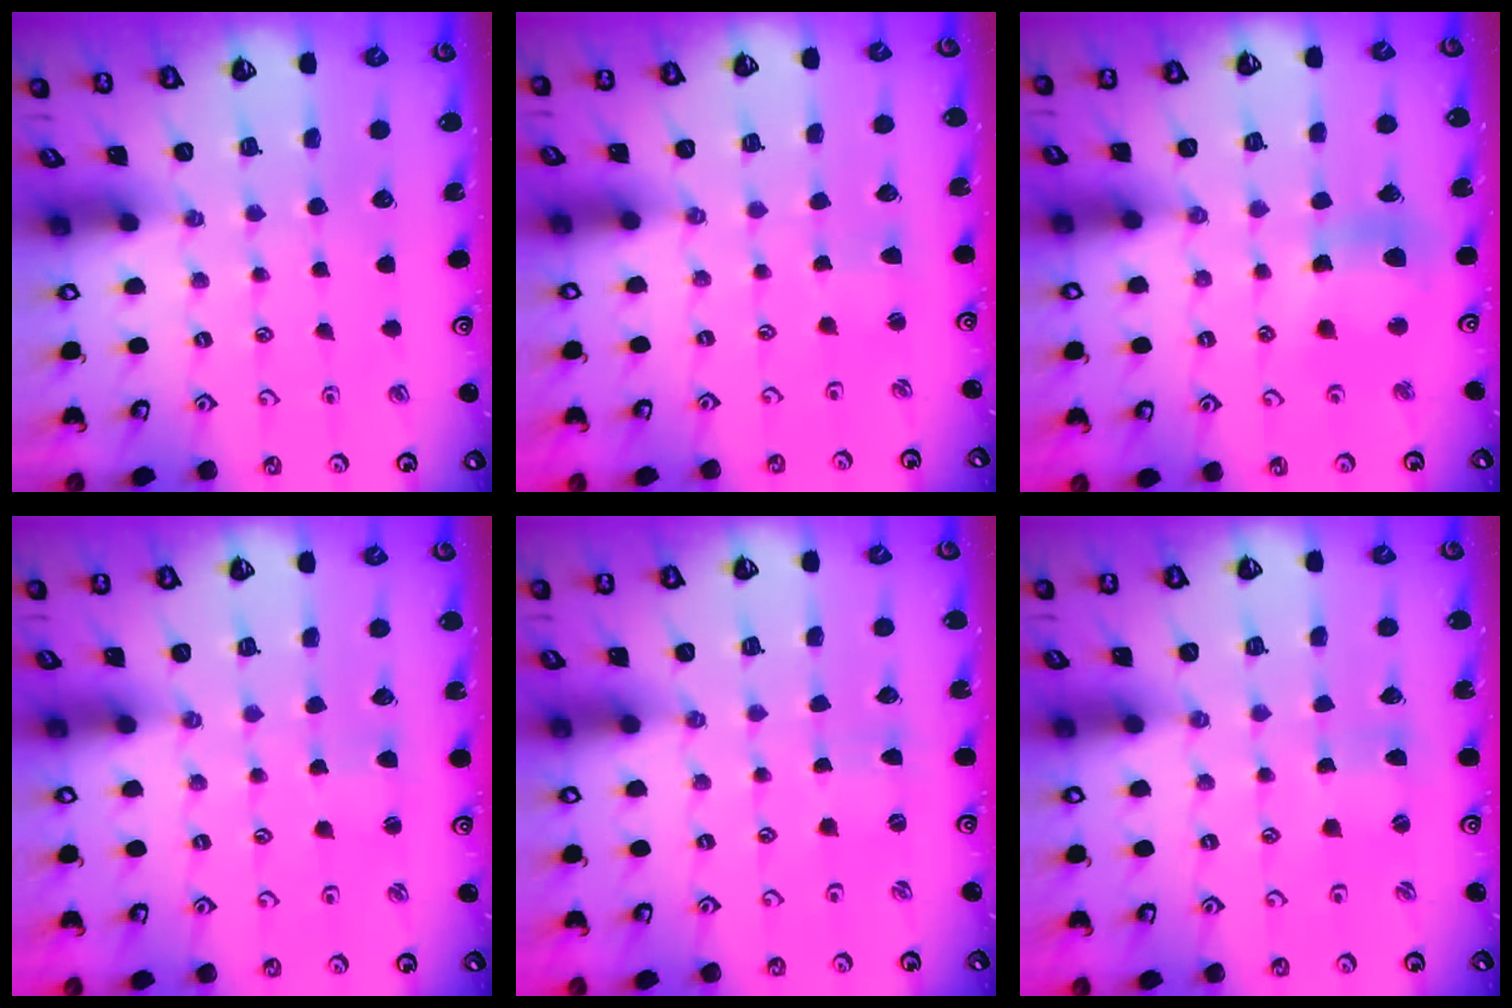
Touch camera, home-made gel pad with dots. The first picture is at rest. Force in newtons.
{"total": 2.1, "press": 2.1, "slide": 0.3}
{"total": 11.5, "press": 11.2, "slide": 2.5}
{"total": 1.9, "press": 1.9, "slide": 0.2}
{"total": 0.0}
{"total": 0.6, "press": 0.6, "slide": 0.1}